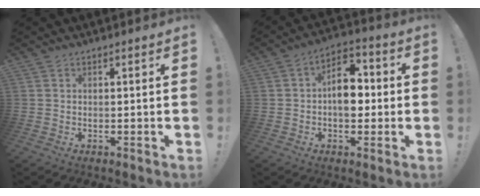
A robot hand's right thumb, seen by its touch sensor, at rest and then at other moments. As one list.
[{"total": 11.7, "force": [-0.6, 7.9, 8.6], "torque": [-0.124, 0.019, -0.009]}]